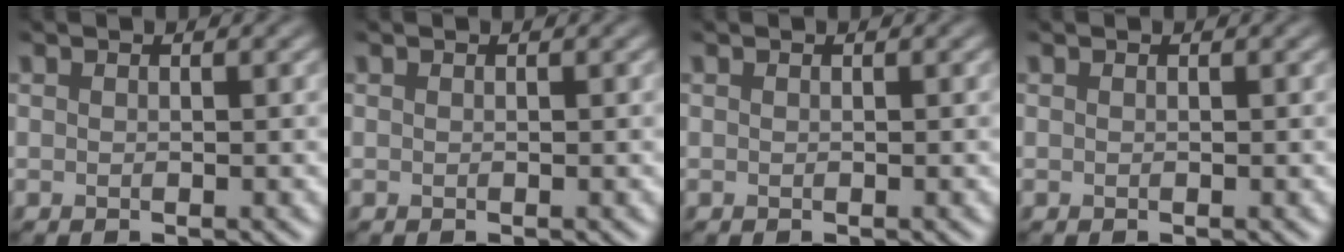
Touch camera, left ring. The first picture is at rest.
{"total": 0.0}
{"total": 0.0}
{"total": 0.0}